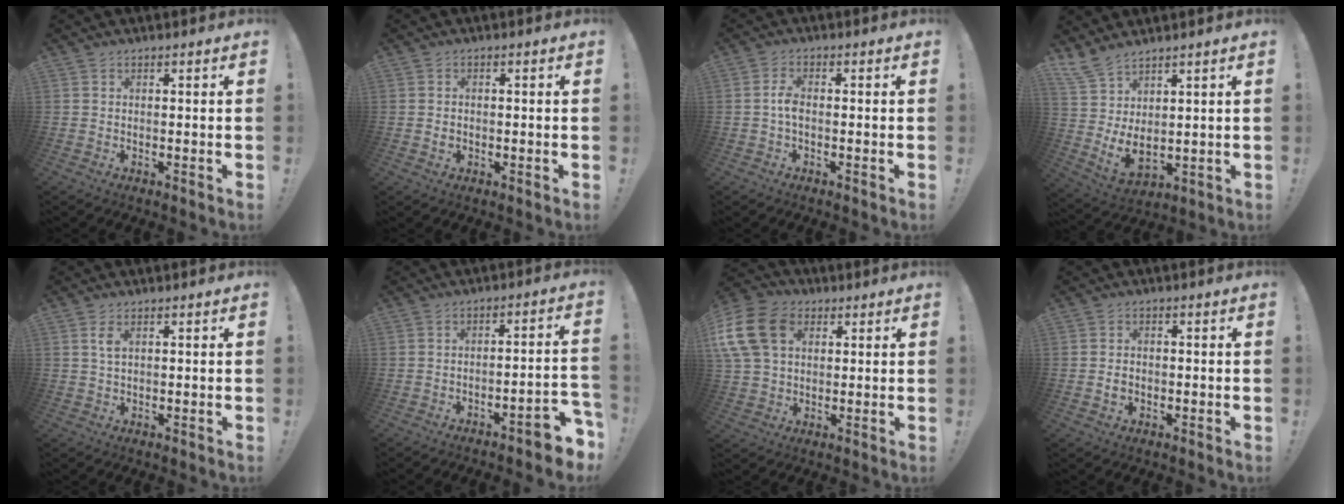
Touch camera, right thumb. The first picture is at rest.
{"total": 1.2, "force": [-0.2, 1.1, 0.4], "torque": [0.001, 0.001, -0.005]}
{"total": 3.5, "force": [-0.8, 1.8, 3.0], "torque": [-0.061, 0.009, -0.016]}
{"total": 8.1, "force": [4.2, 3.5, 6.0], "torque": [-0.122, -0.044, 0.087]}
{"total": 2.6, "force": [1.0, 1.2, 2.0], "torque": [-0.027, -0.004, 0.015]}
{"total": 7.0, "force": [-5.0, 1.5, 4.7], "torque": [-0.053, 0.029, -0.085]}
{"total": 17.1, "force": [4.8, 12.8, 10.2], "torque": [-0.207, -0.006, 0.096]}
{"total": 2.5, "force": [-0.5, 2.0, 1.3], "torque": [-0.006, 0.002, -0.011]}